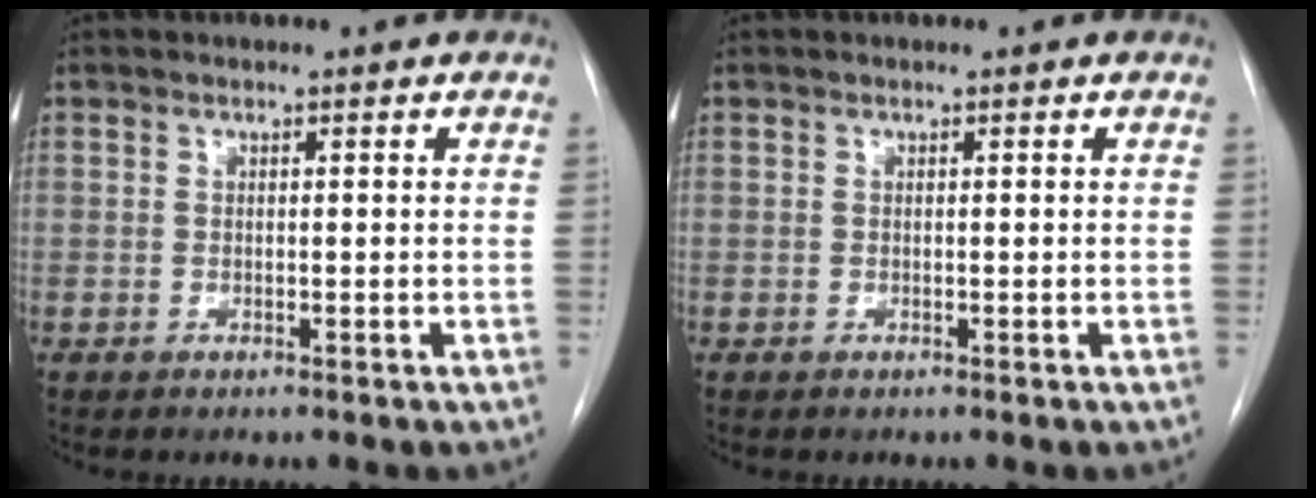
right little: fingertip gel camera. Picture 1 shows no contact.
{"total": 0.0}